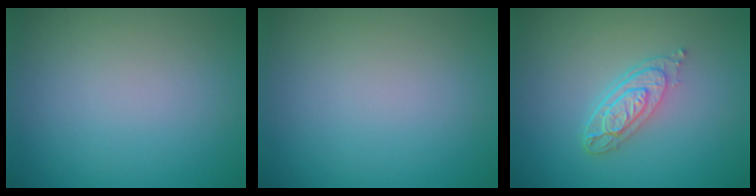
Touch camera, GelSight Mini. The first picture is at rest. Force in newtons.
{"total": 0.0}
{"total": 3.8, "press": 2.8, "slide": 2.6}